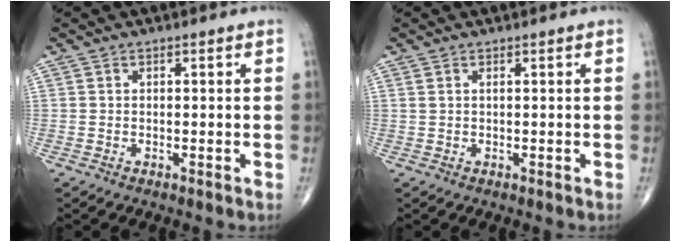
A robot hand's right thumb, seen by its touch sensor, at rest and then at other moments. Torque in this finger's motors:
{"motor_torque": [0.32, -0.50, -0.01, -0.03, 0.01]}